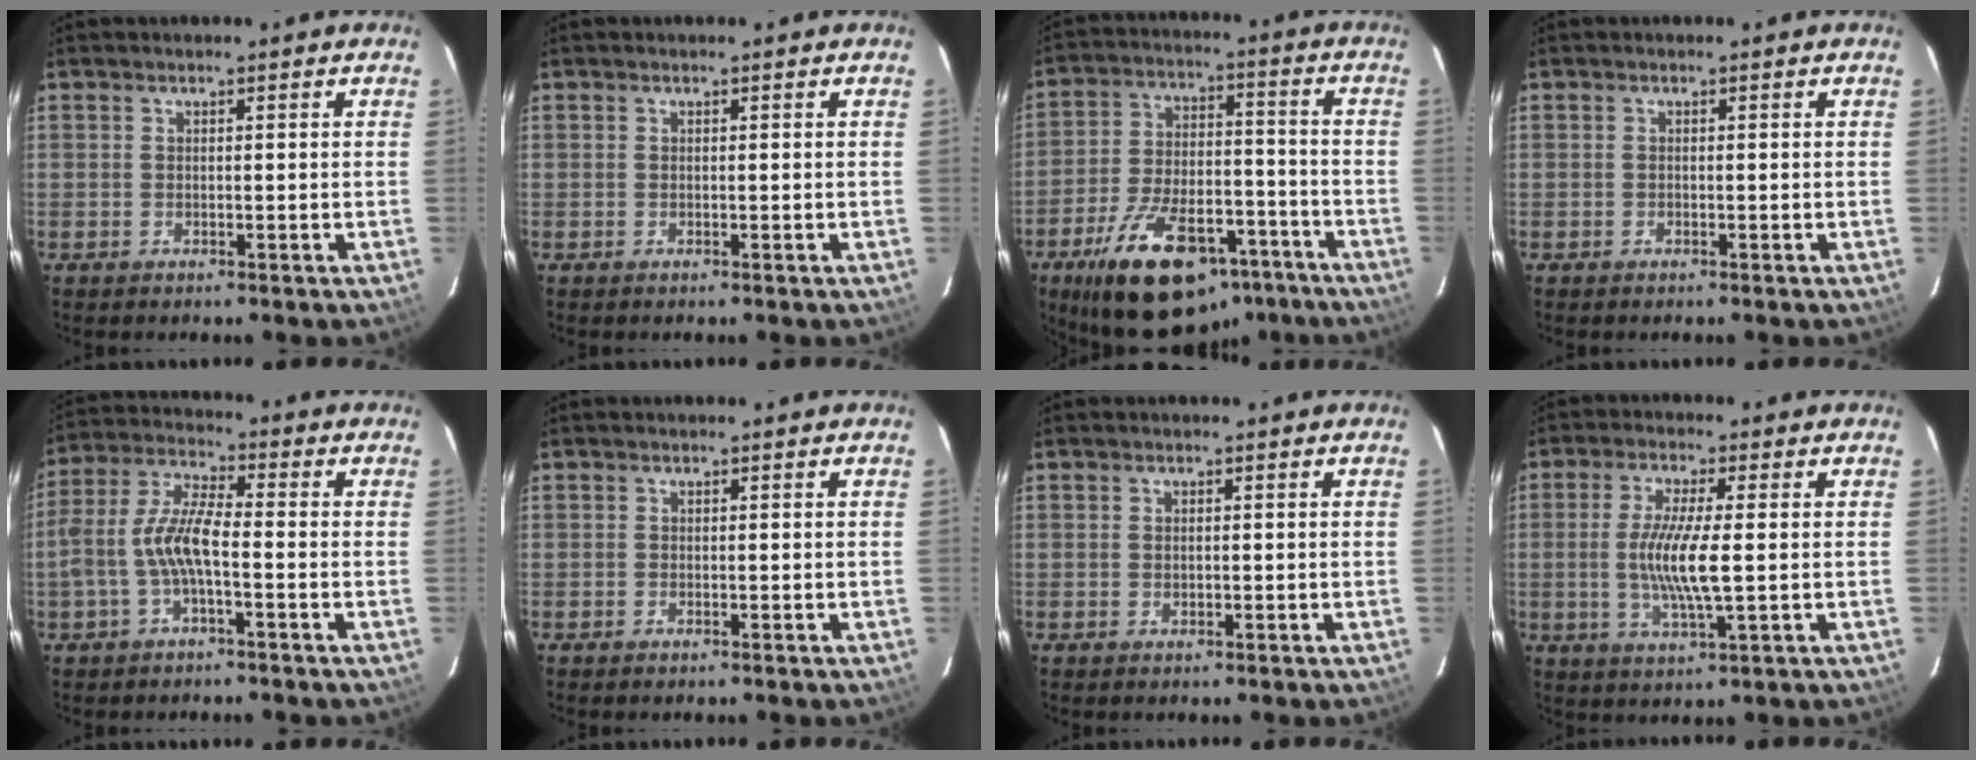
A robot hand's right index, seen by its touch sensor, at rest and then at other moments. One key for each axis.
{"total": 0.0}
{"total": 23.2, "fx": -15.2, "fy": 10.7, "fz": 13.9, "tx": -0.247, "ty": 0.000, "tz": -0.222}
{"total": 0.0}
{"total": 8.5, "fx": -2.4, "fy": 2.4, "fz": 7.9, "tx": -0.175, "ty": 0.011, "tz": -0.046}
{"total": 0.0}
{"total": 0.8, "fx": 0.0, "fy": 0.6, "fz": 0.4, "tx": -0.007, "ty": 0.000, "tz": 0.002}
{"total": 8.9, "fx": -0.4, "fy": 1.3, "fz": 8.8, "tx": -0.170, "ty": -0.011, "tz": -0.008}